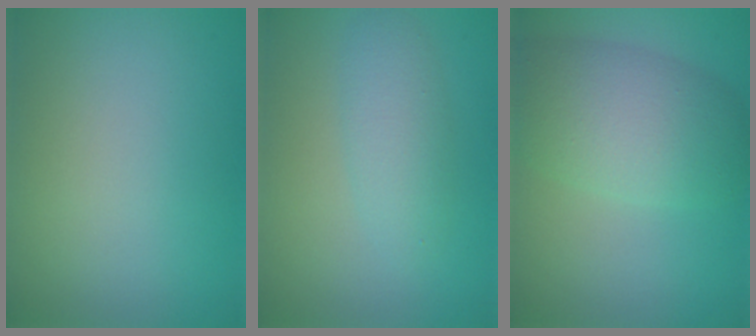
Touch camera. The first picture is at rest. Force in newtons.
{"total": 2.8, "press": 2.8, "slide": 0.2}
{"total": 6.8, "press": 6.8, "slide": 0.2}